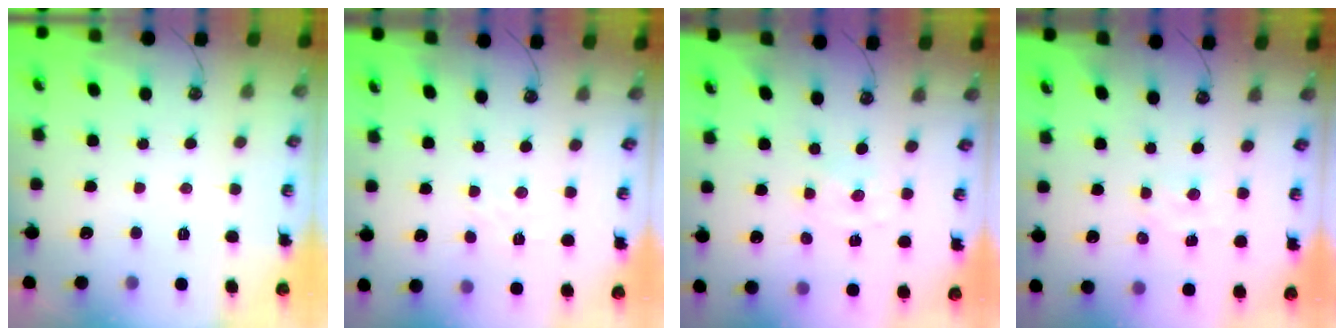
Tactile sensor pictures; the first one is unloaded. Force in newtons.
{"total": 2.4, "press": 2.4, "slide": 0.4}
{"total": 0.0}
{"total": 3.5, "press": 3.4, "slide": 0.5}